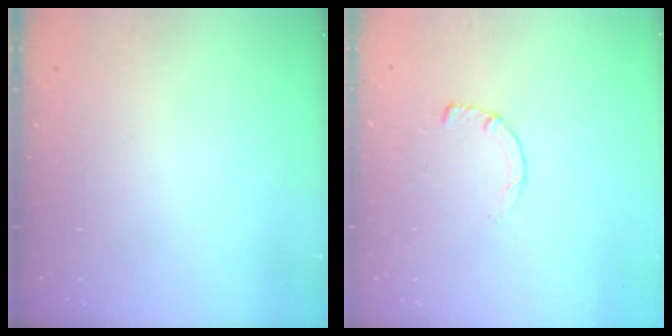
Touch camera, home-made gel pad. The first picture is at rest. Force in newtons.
{"total": 3.4, "press": 3.4, "slide": 0.4}